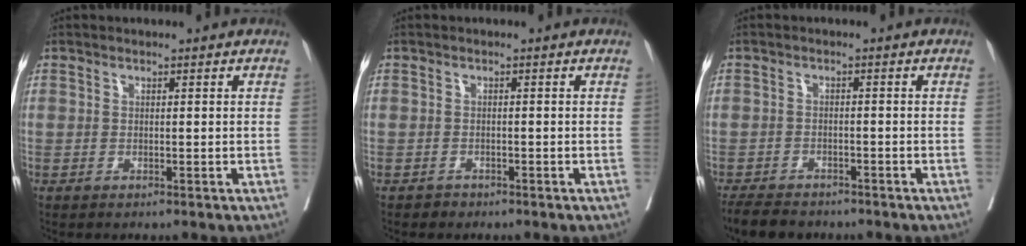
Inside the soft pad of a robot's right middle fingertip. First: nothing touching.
{"total": 0.8, "force": [-0.5, 0.4, -0.4], "torque": [0.007, 0.004, -0.010]}
{"total": 6.0, "force": [-5.3, 2.1, 2.0], "torque": [-0.034, -0.010, -0.083]}